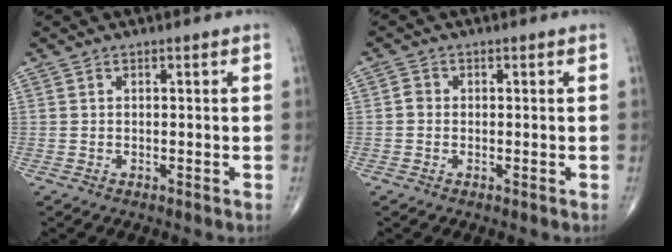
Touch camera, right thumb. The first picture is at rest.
{"total": 1.4, "force": [-0.2, 1.2, 0.6], "torque": [-0.004, 0.004, -0.006]}